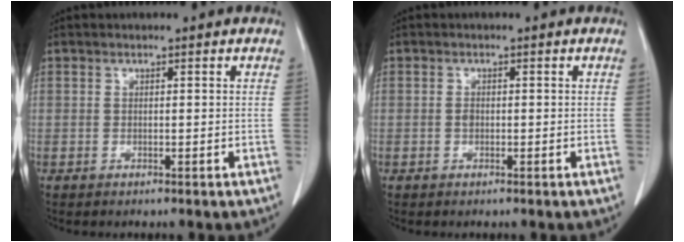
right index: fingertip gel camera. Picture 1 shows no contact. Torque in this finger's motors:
{"motor_torque": [-0.03, 0.07, 0.00, 0.03]}